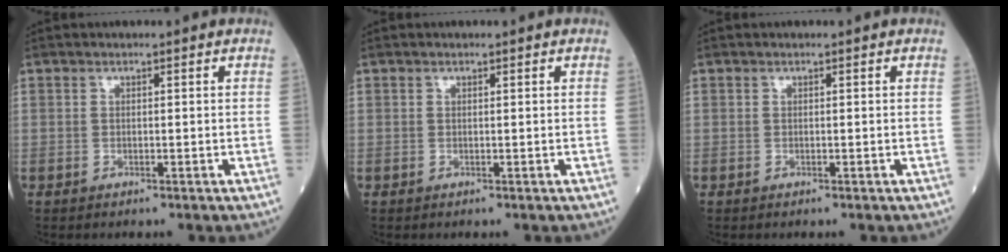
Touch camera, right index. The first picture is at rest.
{"total": 0.0}
{"total": 0.0}